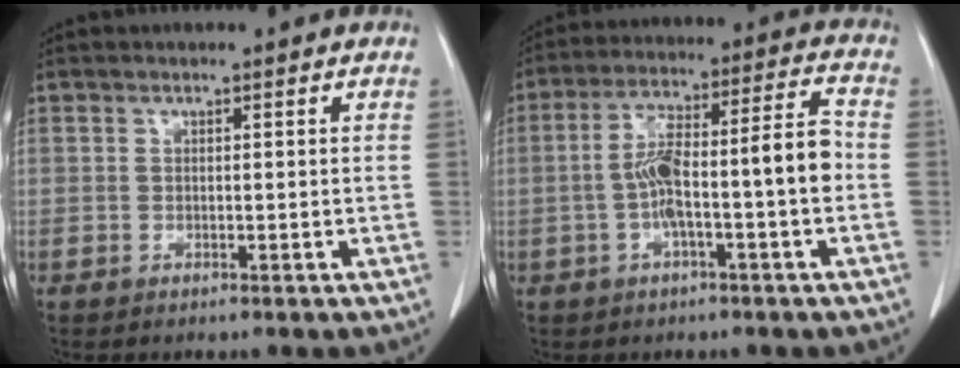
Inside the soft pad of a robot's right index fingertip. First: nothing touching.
{"total": 11.7, "force": [-2.2, 1.2, 11.4], "torque": [-0.200, 0.036, -0.037]}